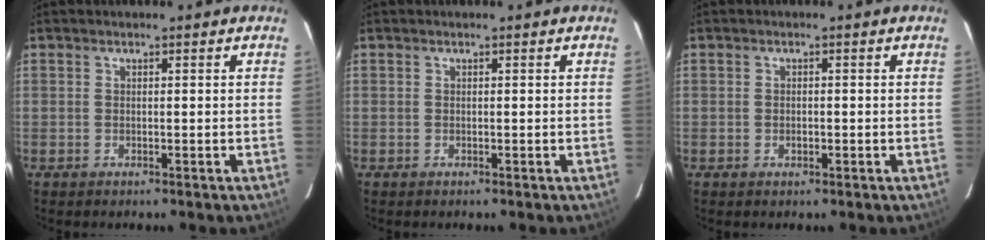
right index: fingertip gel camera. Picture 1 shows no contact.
{"total": 0.0}
{"total": 1.1, "force": [-0.3, 0.9, 0.7], "torque": [-0.011, 0.002, -0.006]}